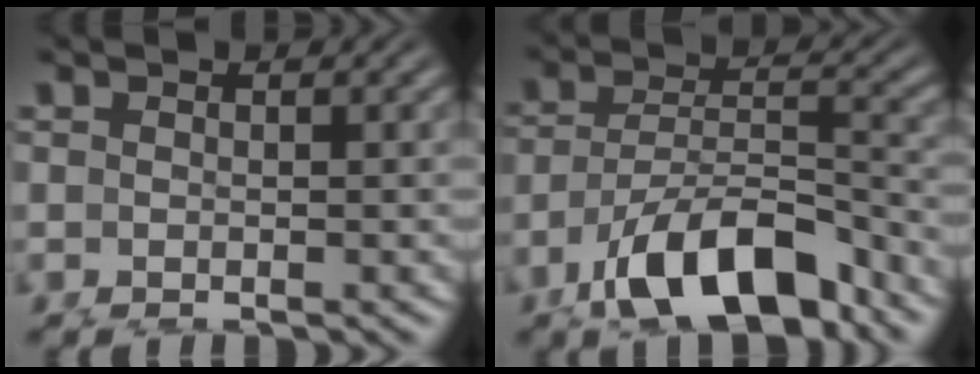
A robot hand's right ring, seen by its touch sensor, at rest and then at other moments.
{"total": 6.1, "force": [-3.1, 3.3, 4.1], "torque": [-0.068, -0.018, -0.040]}